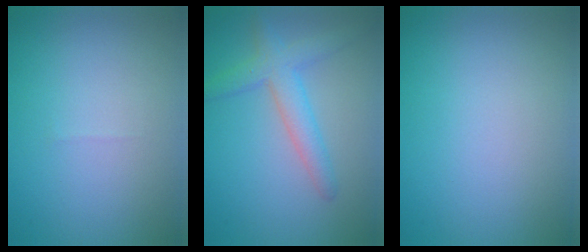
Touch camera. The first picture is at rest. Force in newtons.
{"total": 3.4, "press": 3.4, "slide": 0.1}
{"total": 0.0}